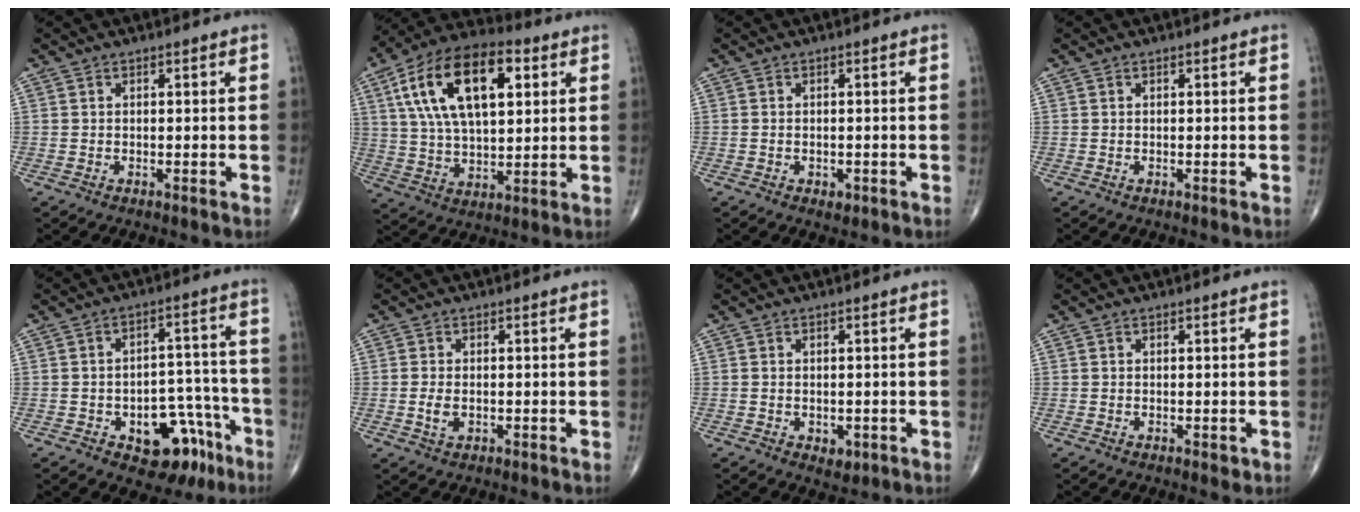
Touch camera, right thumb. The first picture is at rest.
{"total": 20.8, "force": [6.8, 10.4, 16.7], "torque": [-0.283, 0.001, 0.113]}
{"total": 1.5, "force": [-0.6, 1.1, 0.9], "torque": [-0.012, 0.001, -0.005]}
{"total": 0.0}
{"total": 12.9, "force": [-6.6, 7.6, 8.1], "torque": [-0.061, 0.057, -0.082]}
{"total": 2.8, "force": [-0.5, 1.7, 2.1], "torque": [-0.043, -0.002, -0.008]}
{"total": 4.3, "force": [-1.7, 2.9, 2.6], "torque": [-0.022, 0.008, -0.014]}
{"total": 0.9, "force": [-0.2, 0.5, 0.6], "torque": [-0.005, -0.001, -0.003]}